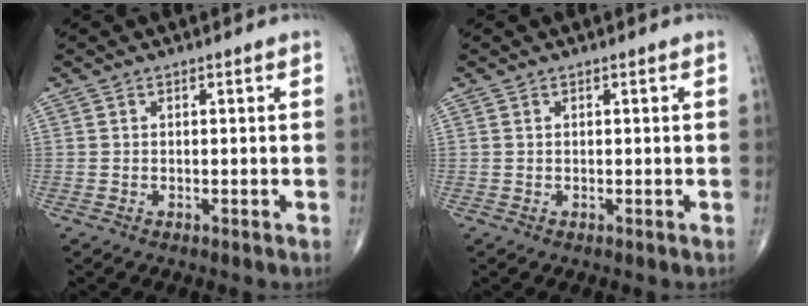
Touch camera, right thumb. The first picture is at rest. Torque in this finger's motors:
{"motor_torque": [0.00, 0.00, -0.13, -0.13, 0.02]}